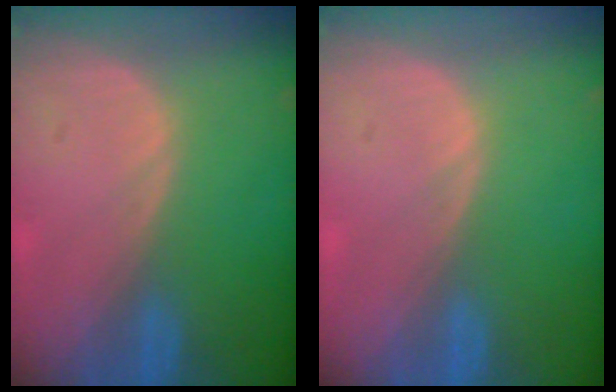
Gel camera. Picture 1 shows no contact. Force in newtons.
{"total": 0.0}